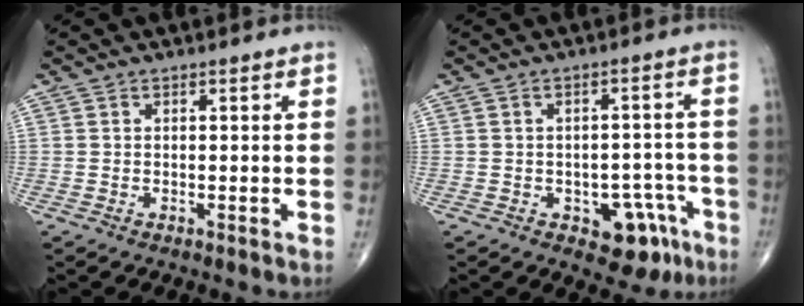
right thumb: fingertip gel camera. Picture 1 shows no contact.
{"total": 8.5, "force": [-4.3, 5.0, 5.4], "torque": [-0.026, 0.033, -0.048]}